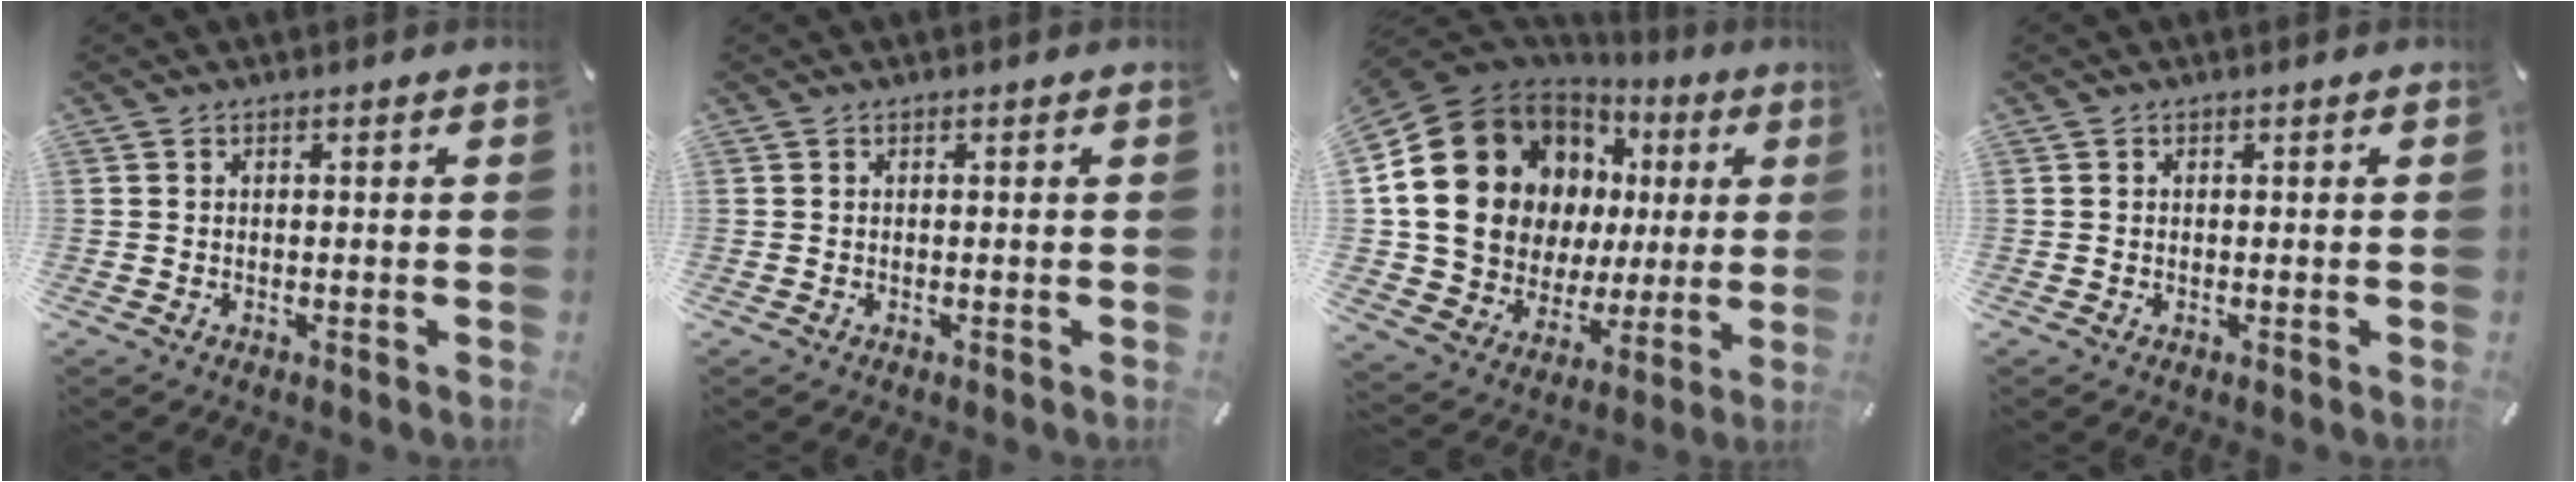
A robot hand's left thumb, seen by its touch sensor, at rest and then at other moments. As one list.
[{"total": 0.0}, {"total": 20.9, "force": [5.4, 16.8, 11.2], "torque": [-0.198, -0.049, 0.117]}, {"total": 0.0}]